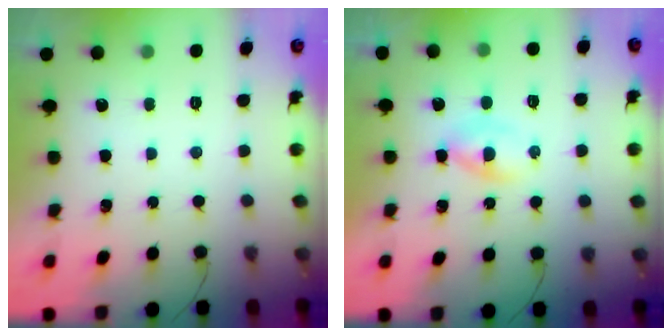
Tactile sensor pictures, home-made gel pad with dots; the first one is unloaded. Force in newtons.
{"total": 2.1, "press": 1.7, "slide": 1.2}